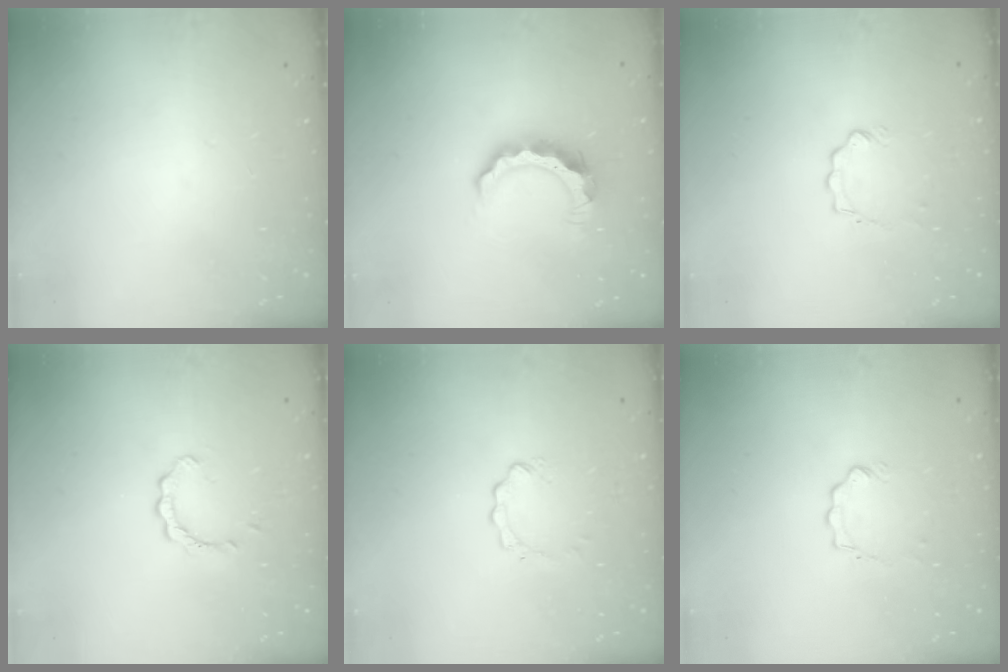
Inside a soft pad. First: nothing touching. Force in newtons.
{"total": 8.5, "press": 8.5, "slide": 0.6}
{"total": 2.3, "press": 2.3, "slide": 0.3}
{"total": 2.2, "press": 2.2, "slide": 0.1}
{"total": 0.7, "press": 0.7, "slide": 0.1}
{"total": 2.3, "press": 2.3, "slide": 0.3}